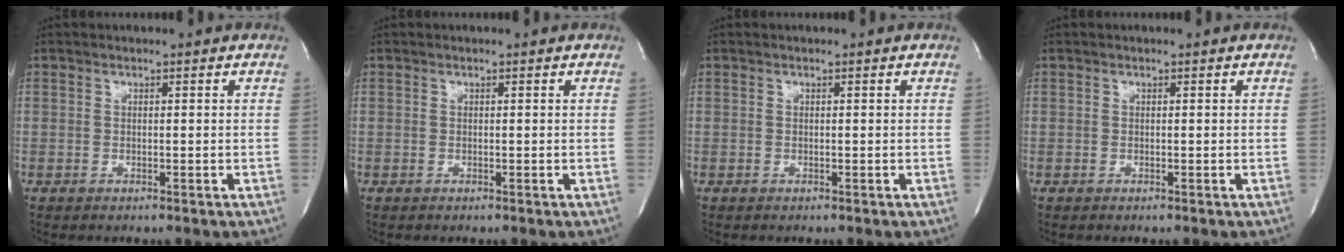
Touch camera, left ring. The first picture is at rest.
{"total": 0.0}
{"total": 0.0}
{"total": 0.0}